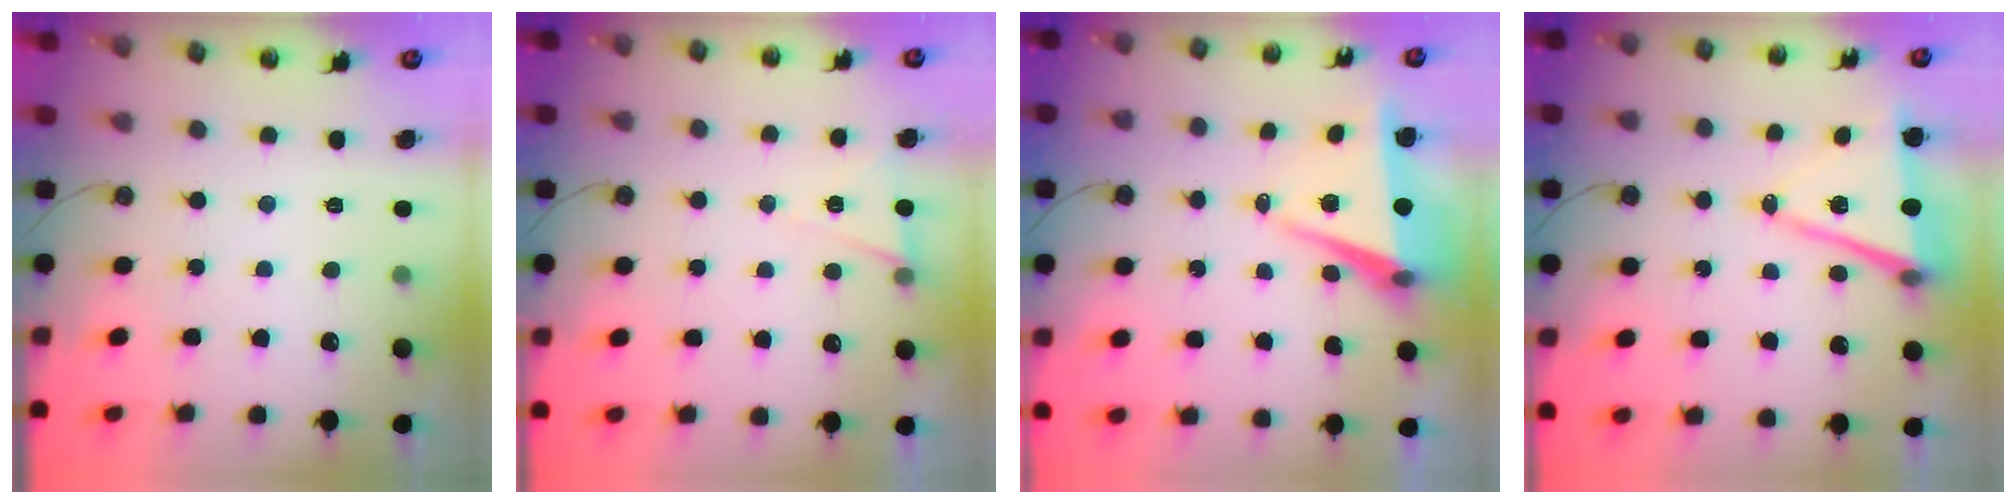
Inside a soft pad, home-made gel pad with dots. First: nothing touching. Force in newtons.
{"total": 6.0, "press": 3.7, "slide": 4.7}
{"total": 7.9, "press": 6.7, "slide": 4.2}
{"total": 10.6, "press": 9.8, "slide": 3.9}